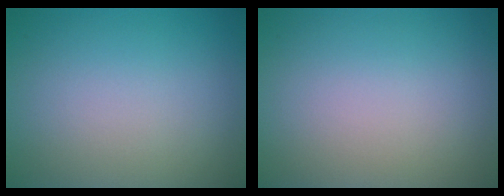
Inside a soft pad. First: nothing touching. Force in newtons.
{"total": 0.0}